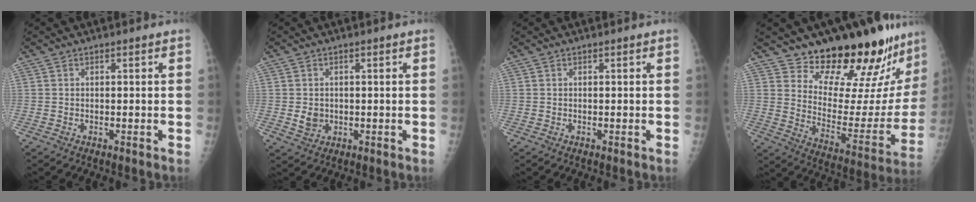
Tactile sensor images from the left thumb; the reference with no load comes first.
{"total": 3.1, "force": [-0.1, 2.7, 1.5], "torque": [-0.013, -0.001, 0.006]}
{"total": 0.0}
{"total": 22.4, "force": [19.0, 6.3, 9.9], "torque": [-0.101, -0.165, 0.264]}